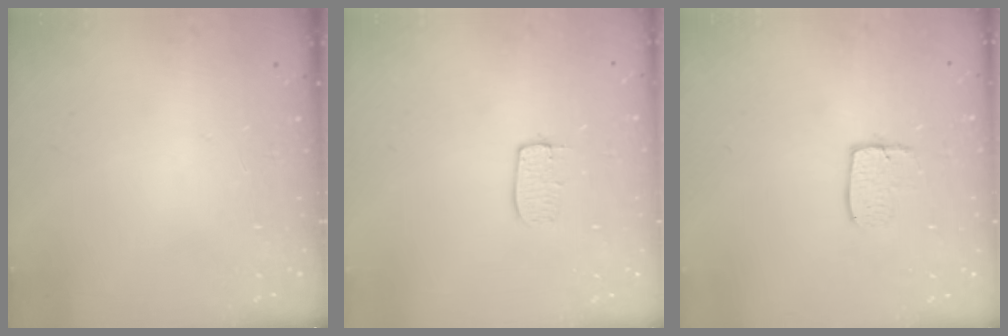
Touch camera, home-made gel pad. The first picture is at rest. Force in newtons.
{"total": 5.5, "press": 5.5, "slide": 0.1}
{"total": 5.5, "press": 5.5, "slide": 0.3}